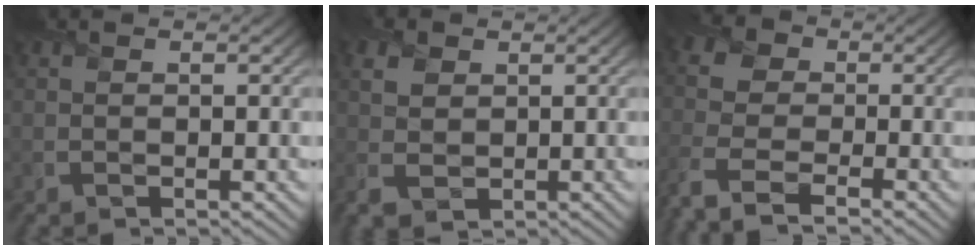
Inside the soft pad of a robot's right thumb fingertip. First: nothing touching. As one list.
[{"total": 4.0, "force": [0.8, 3.0, 2.5], "torque": [-0.069, 0.001, 0.014]}, {"total": 9.4, "force": [-5.0, 5.7, 5.6], "torque": [-0.144, -0.019, -0.107]}]